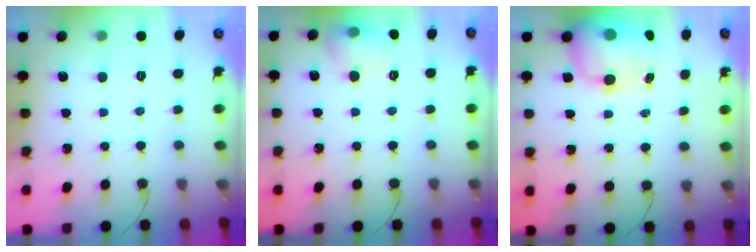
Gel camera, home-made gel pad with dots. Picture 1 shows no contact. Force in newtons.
{"total": 10.0, "press": 9.9, "slide": 1.3}
{"total": 12.7, "press": 12.2, "slide": 3.4}